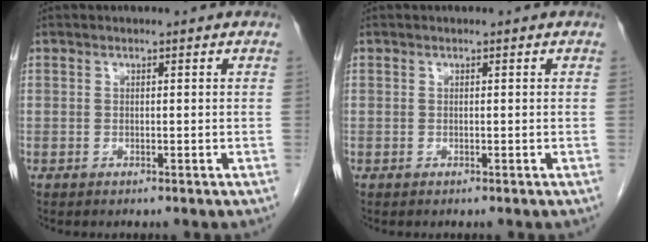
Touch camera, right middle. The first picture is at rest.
{"total": 0.0}